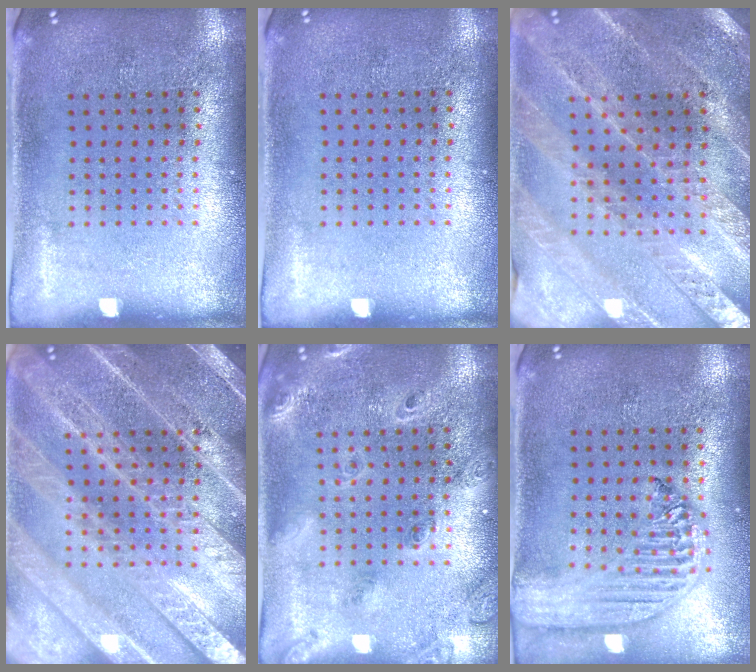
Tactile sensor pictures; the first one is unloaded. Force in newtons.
{"total": 0.0}
{"total": 2.4, "press": 2.4, "slide": 0.4}
{"total": 5.9, "press": 5.8, "slide": 0.8}
{"total": 1.8, "press": 1.7, "slide": 0.8}
{"total": 2.5, "press": 2.1, "slide": 1.4}